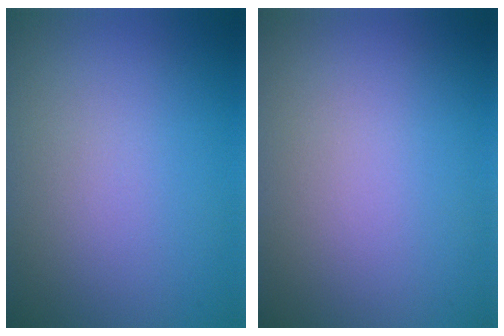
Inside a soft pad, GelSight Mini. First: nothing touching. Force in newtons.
{"total": 0.0}